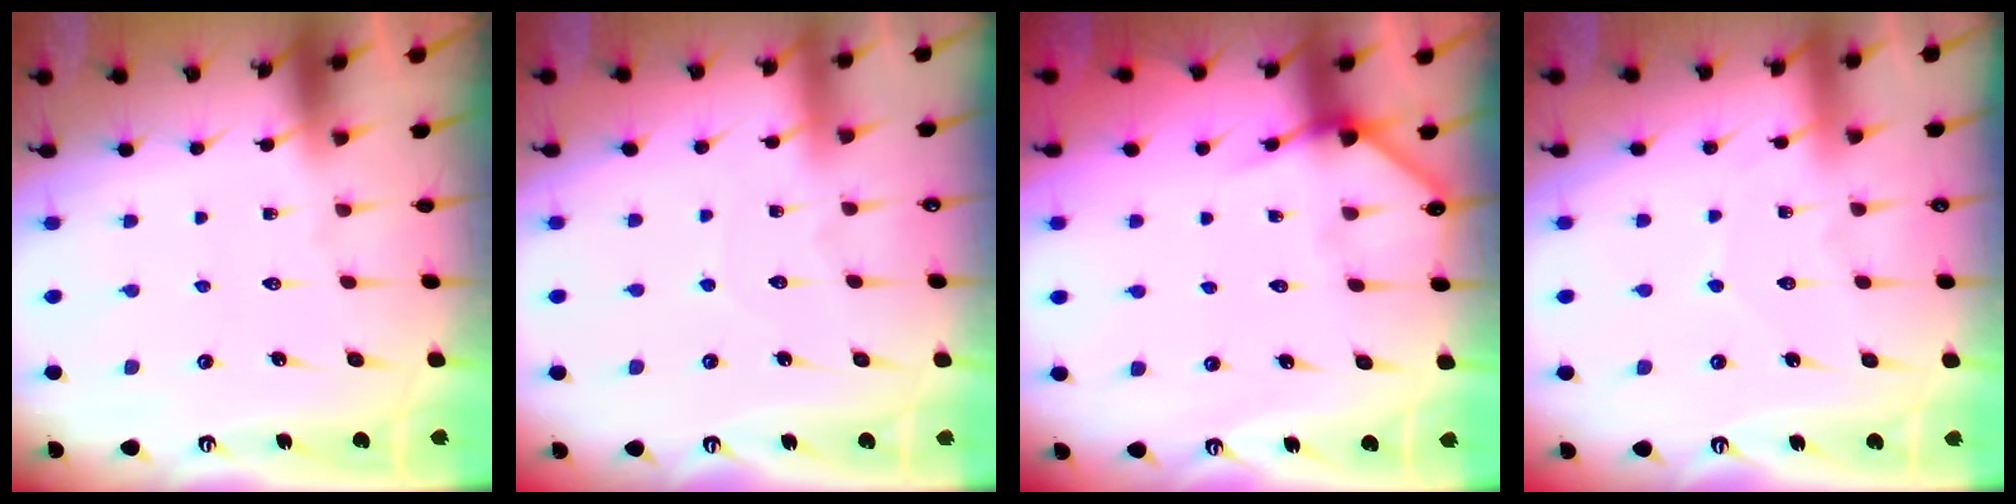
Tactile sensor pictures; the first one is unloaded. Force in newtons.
{"total": 2.8, "press": 2.8, "slide": 0.3}
{"total": 4.5, "press": 4.5, "slide": 0.3}
{"total": 3.4, "press": 3.4, "slide": 0.3}